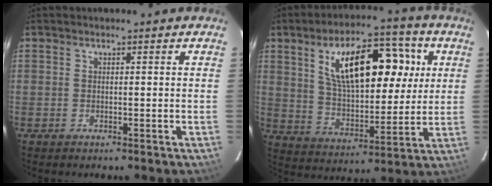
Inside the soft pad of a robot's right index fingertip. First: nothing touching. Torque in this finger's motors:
{"motor_torque": [1.27, 0.86, 1.05, 0.21]}